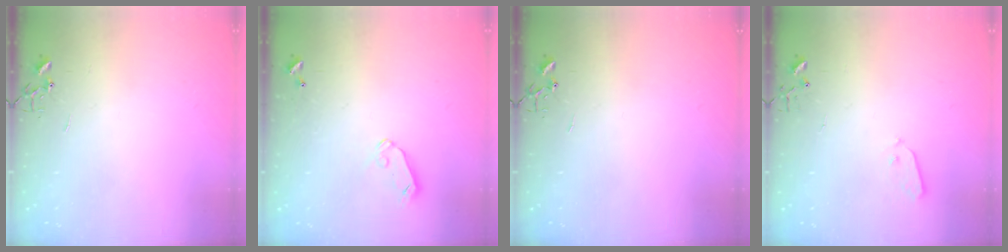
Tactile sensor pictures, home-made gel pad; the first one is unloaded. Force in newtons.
{"total": 5.8, "press": 5.8, "slide": 0.5}
{"total": 0.0}
{"total": 3.7, "press": 3.7, "slide": 0.1}